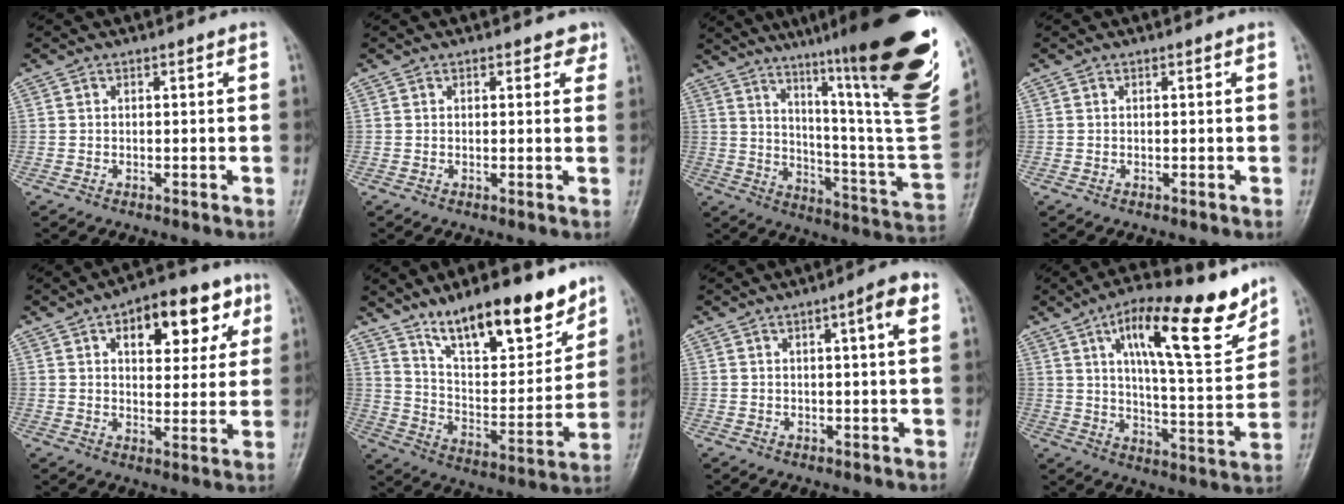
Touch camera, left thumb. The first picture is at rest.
{"total": 2.1, "force": [1.4, 1.3, 0.8], "torque": [0.015, -0.004, 0.011]}
{"total": 32.3, "force": [20.0, 3.4, 25.2], "torque": [-0.298, -0.097, 0.294]}
{"total": 0.0}
{"total": 14.3, "force": [6.2, 7.7, 10.4], "torque": [-0.092, -0.006, 0.083]}
{"total": 19.2, "force": [13.6, 6.4, 11.9], "torque": [-0.143, -0.081, 0.233]}
{"total": 4.8, "force": [1.7, 0.4, 4.4], "torque": [-0.065, 0.004, 0.023]}
{"total": 19.1, "force": [11.2, 5.5, 14.5], "torque": [-0.189, -0.050, 0.181]}